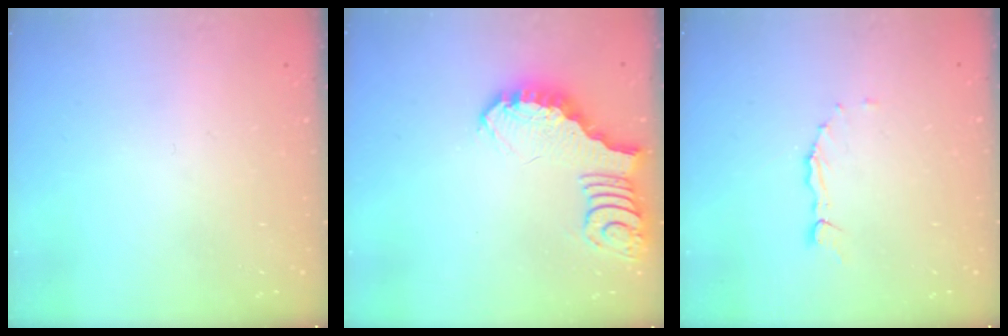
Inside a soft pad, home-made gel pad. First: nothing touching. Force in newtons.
{"total": 3.6, "press": 3.6, "slide": 0.6}
{"total": 1.5, "press": 1.5, "slide": 0.2}